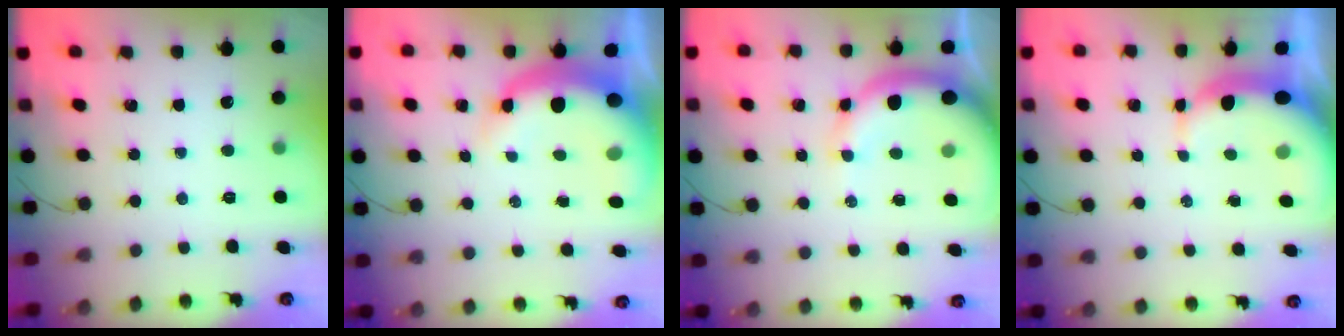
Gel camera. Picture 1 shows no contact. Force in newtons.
{"total": 12.7, "press": 12.5, "slide": 2.6}
{"total": 13.0, "press": 12.7, "slide": 2.4}
{"total": 7.5, "press": 7.4, "slide": 1.3}